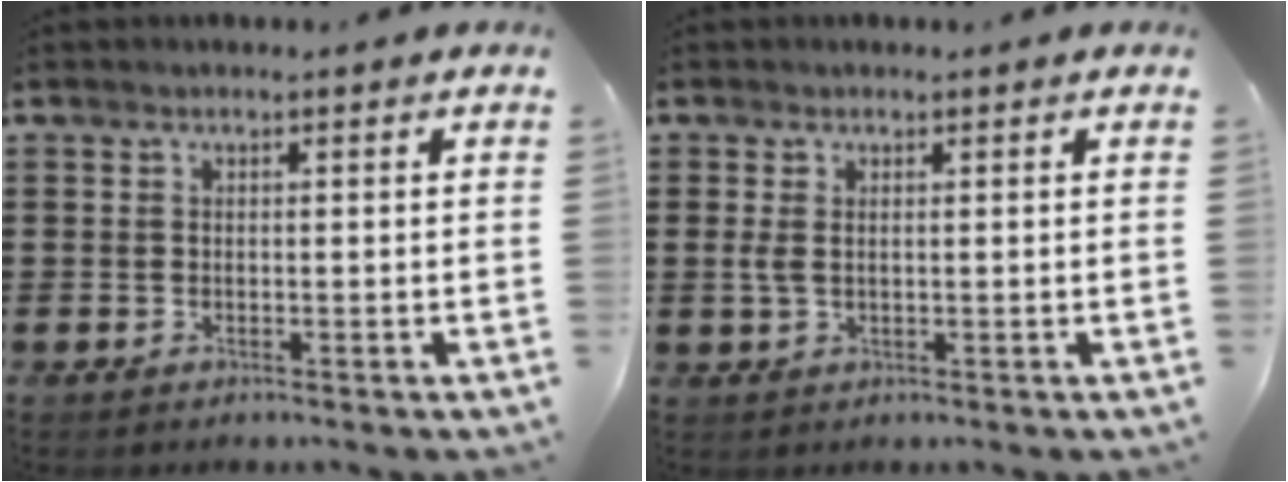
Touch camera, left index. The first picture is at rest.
{"total": 2.0, "force": [0.3, 0.9, 1.7], "torque": [-0.044, 0.001, 0.002]}